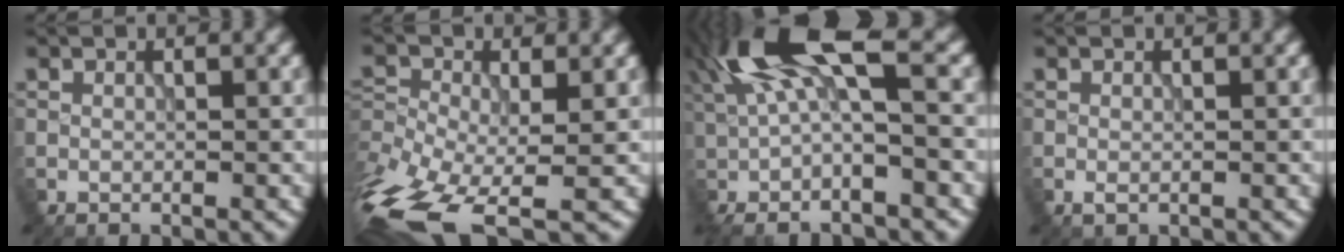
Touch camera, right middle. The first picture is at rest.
{"total": 11.1, "force": [-6.5, 5.0, 7.5], "torque": [-0.164, -0.024, -0.109]}
{"total": 11.5, "force": [2.9, 4.0, 10.4], "torque": [-0.200, 0.012, 0.049]}
{"total": 0.6, "force": [-0.2, 0.3, 0.4], "torque": [-0.008, -0.005, -0.002]}